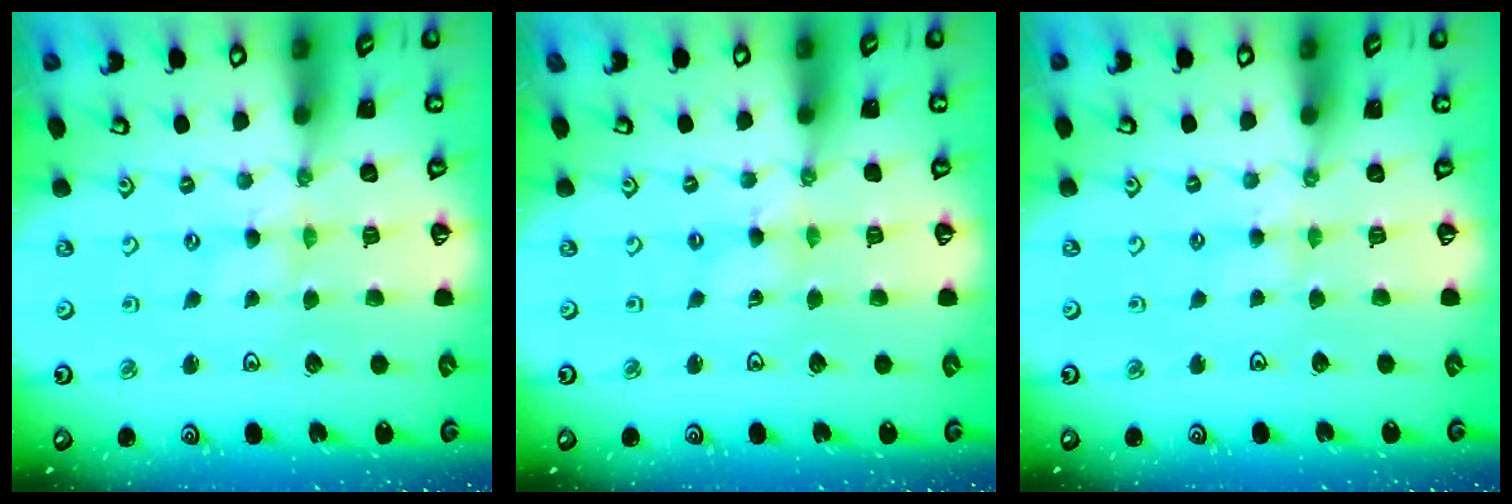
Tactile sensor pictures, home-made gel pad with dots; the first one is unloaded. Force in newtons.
{"total": 0.9, "press": 0.9, "slide": 0.2}
{"total": 2.5, "press": 2.4, "slide": 0.5}